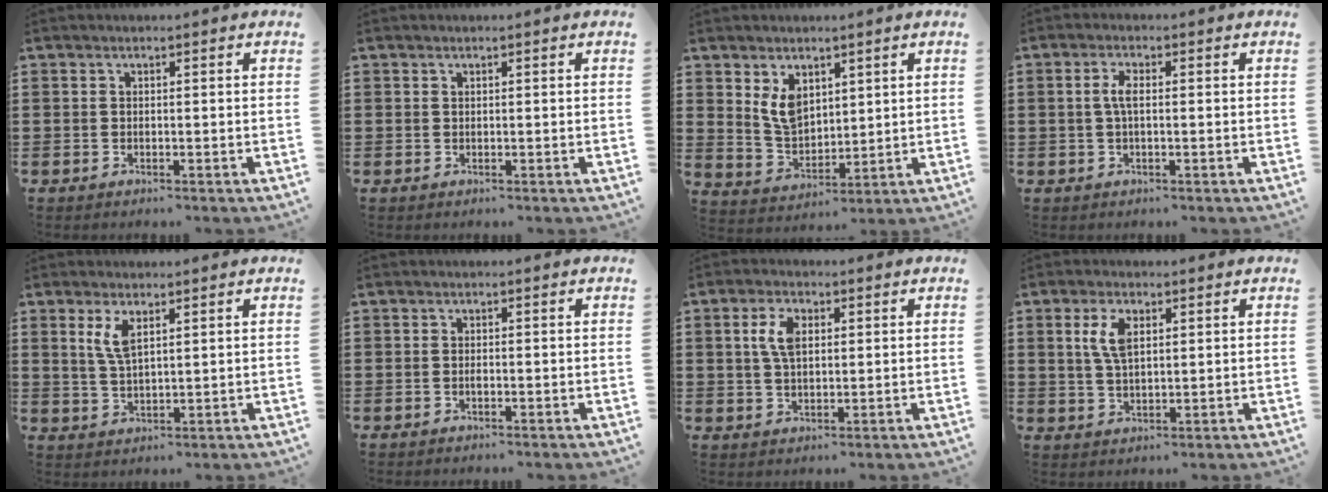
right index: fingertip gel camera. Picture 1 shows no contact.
{"total": 0.0}
{"total": 6.0, "force": [3.0, 3.9, 3.5], "torque": [-0.081, 0.006, 0.057]}
{"total": 2.9, "force": [-0.1, 0.9, 2.7], "torque": [-0.059, 0.000, -0.005]}
{"total": 4.1, "force": [2.0, 1.5, 3.3], "torque": [-0.073, 0.004, 0.034]}
{"total": 0.7, "force": [-0.2, 0.1, 0.7], "torque": [-0.016, -0.008, -0.002]}
{"total": 5.1, "force": [1.3, 2.8, 4.1], "torque": [-0.089, 0.013, 0.021]}
{"total": 5.2, "force": [1.7, 2.4, 4.3], "torque": [-0.093, 0.010, 0.028]}